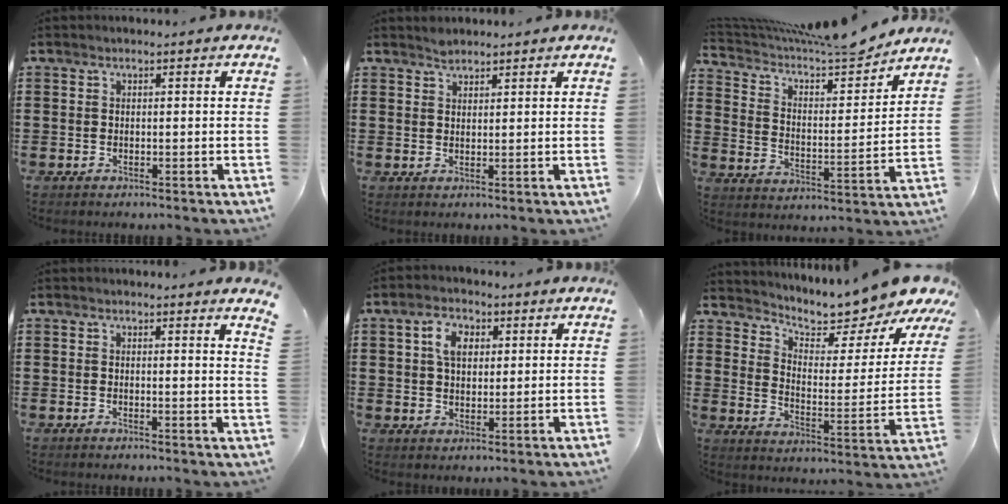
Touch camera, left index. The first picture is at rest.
{"total": 1.6, "force": [1.5, 0.5, 0.2], "torque": [-0.007, 0.000, 0.030]}
{"total": 8.5, "force": [7.8, 1.1, 3.1], "torque": [-0.081, -0.061, 0.129]}
{"total": 1.3, "force": [1.2, -0.3, 0.6], "torque": [-0.006, -0.007, 0.020]}
{"total": 5.0, "force": [1.9, 3.2, 3.3], "torque": [-0.060, 0.010, 0.027]}
{"total": 7.8, "force": [7.5, 1.0, 2.1], "torque": [-0.054, -0.068, 0.119]}